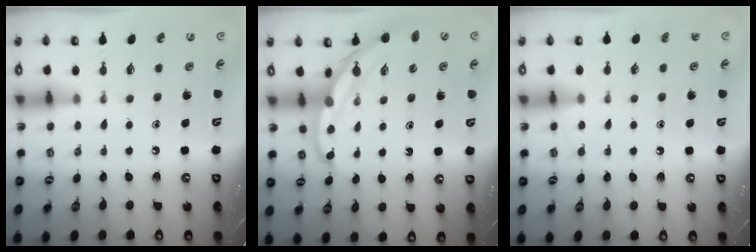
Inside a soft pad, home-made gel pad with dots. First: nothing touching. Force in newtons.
{"total": 5.5, "press": 5.5, "slide": 0.5}
{"total": 5.9, "press": 5.9, "slide": 0.6}